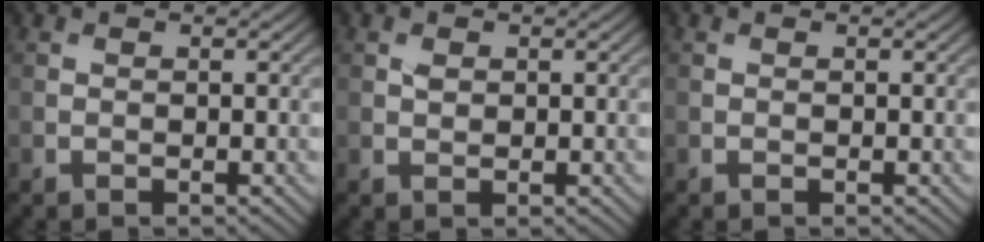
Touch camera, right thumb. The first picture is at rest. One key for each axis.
{"total": 0.9, "fx": 0.3, "fy": 0.7, "fz": 0.5, "tx": -0.012, "ty": -0.001, "tz": 0.007}
{"total": 0.0}